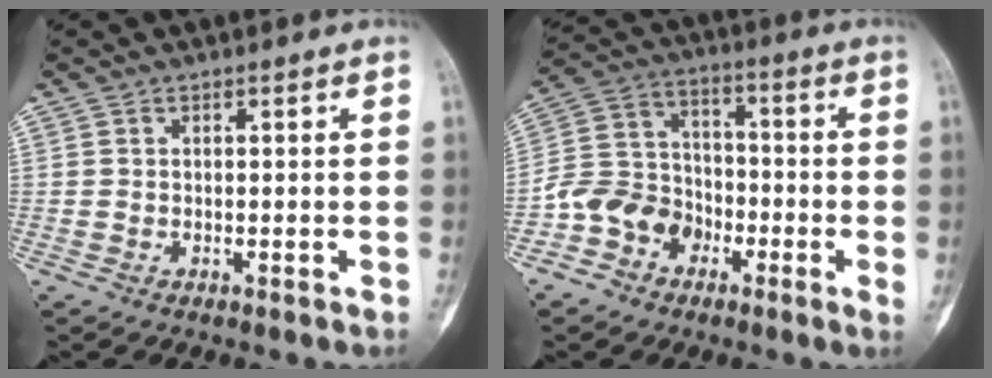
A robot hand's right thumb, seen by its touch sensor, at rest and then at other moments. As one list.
[{"total": 10.4, "force": [-4.8, 8.1, 4.5], "torque": [-0.056, 0.048, -0.101]}]